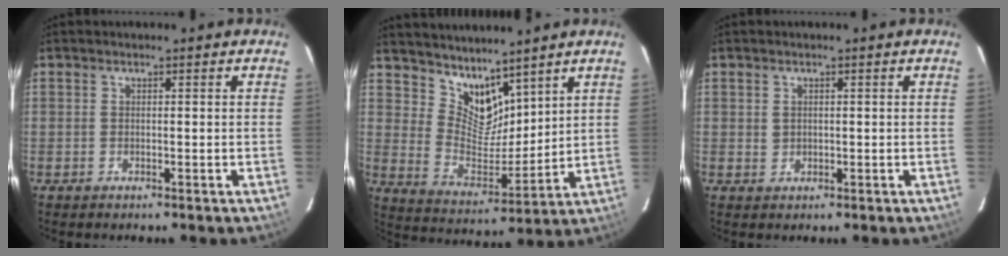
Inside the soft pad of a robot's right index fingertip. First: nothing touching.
{"total": 10.0, "force": [8.2, 4.5, 3.6], "torque": [-0.065, -0.005, 0.164]}
{"total": 1.1, "force": [0.3, 1.0, 0.2], "torque": [-0.003, 0.001, 0.009]}